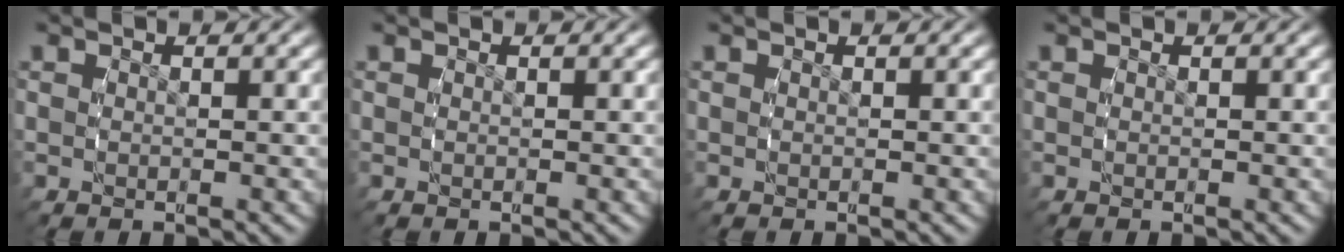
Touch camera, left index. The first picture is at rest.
{"total": 0.0}
{"total": 0.0}
{"total": 0.0}